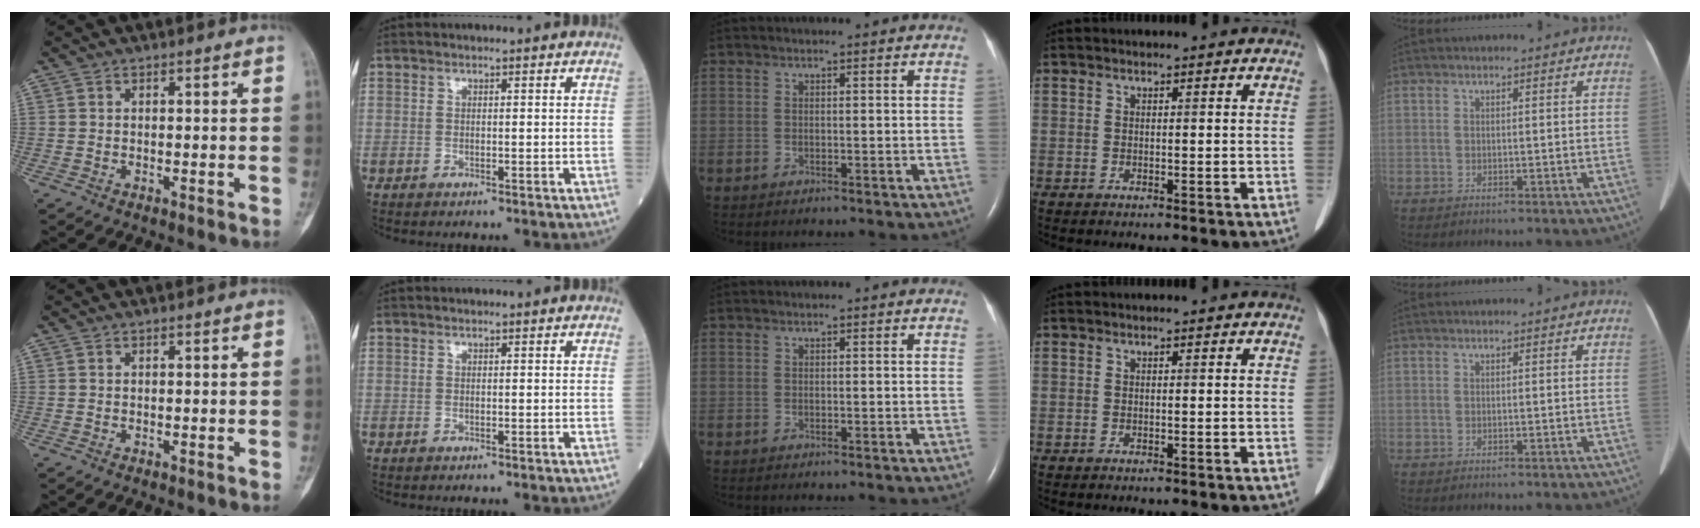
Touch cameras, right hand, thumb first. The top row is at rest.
{}